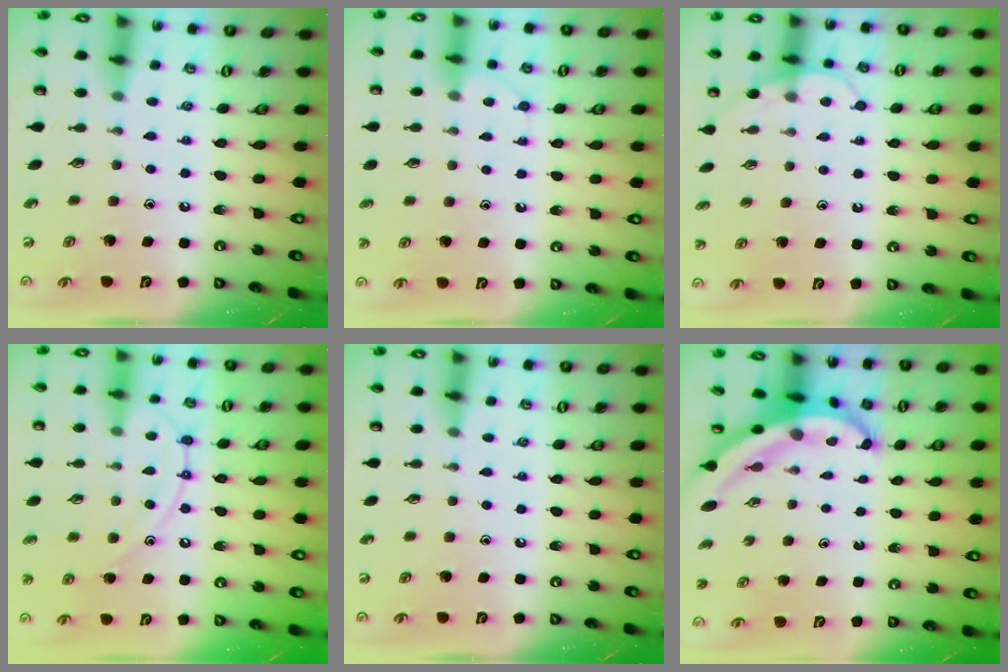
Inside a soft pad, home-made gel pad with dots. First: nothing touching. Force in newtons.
{"total": 6.2, "press": 6.1, "slide": 0.4}
{"total": 4.8, "press": 4.8, "slide": 0.4}
{"total": 12.3, "press": 12.2, "slide": 1.2}
{"total": 0.0}
{"total": 5.3, "press": 5.2, "slide": 0.7}